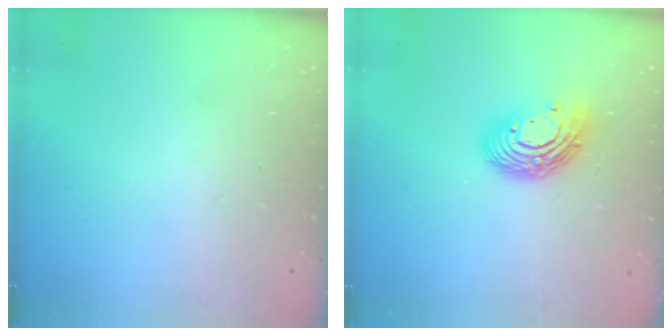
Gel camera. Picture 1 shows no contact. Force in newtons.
{"total": 12.6, "press": 12.6, "slide": 1.2}